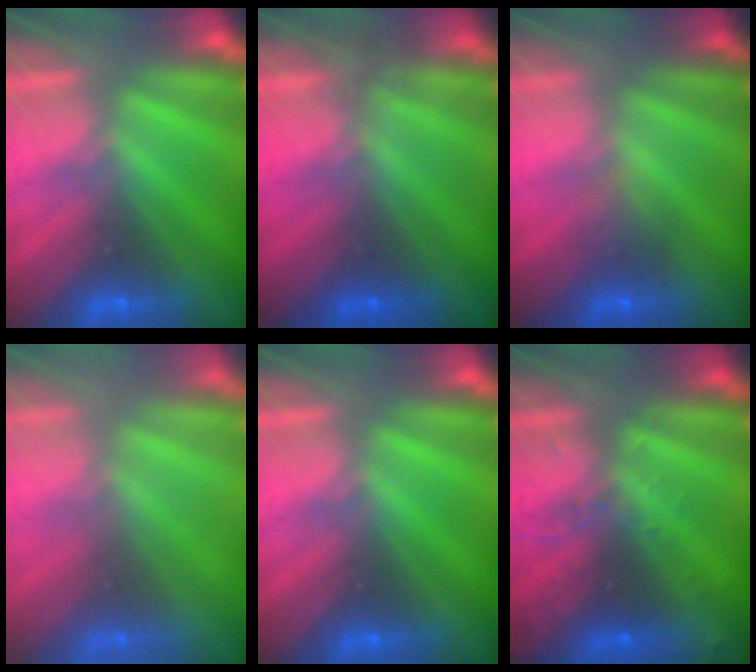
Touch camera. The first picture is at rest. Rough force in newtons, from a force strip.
{"total": 1.4}
{"total": 1.4}
{"total": 9.4}
{"total": 0.0}
{"total": 2.9}